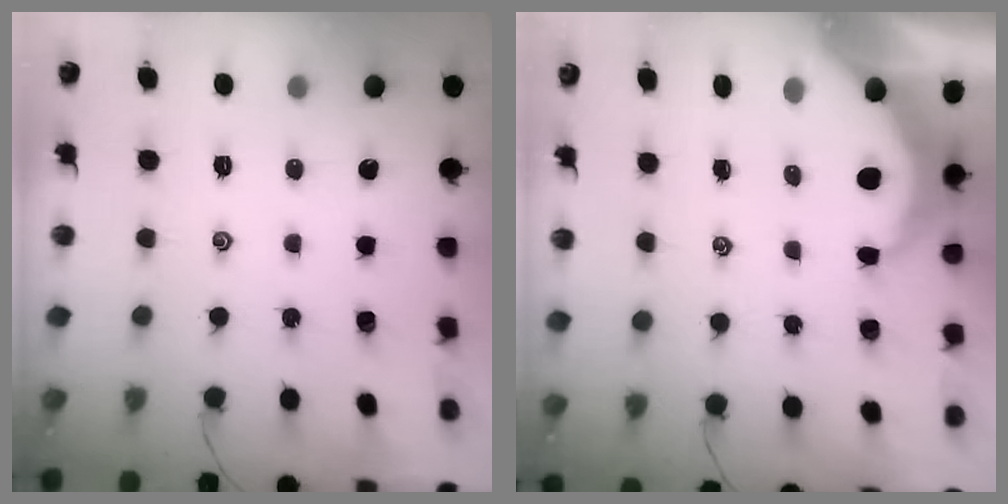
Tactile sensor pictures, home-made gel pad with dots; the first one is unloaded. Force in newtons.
{"total": 7.1, "press": 7.1, "slide": 0.9}